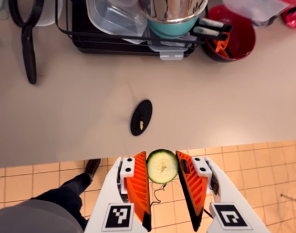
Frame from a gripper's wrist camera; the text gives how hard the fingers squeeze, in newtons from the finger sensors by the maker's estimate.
{"total": 8.1, "left": 7.9, "right": 8.3}